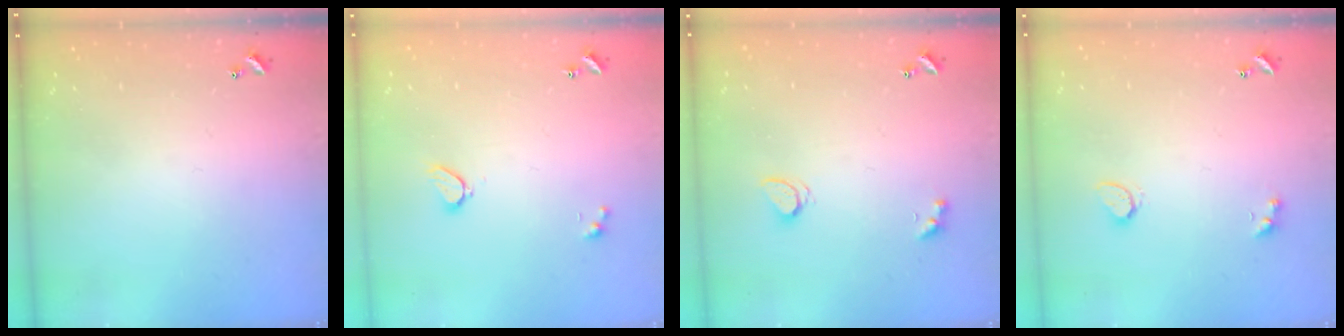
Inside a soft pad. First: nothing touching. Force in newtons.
{"total": 2.0, "press": 2.0, "slide": 0.5}
{"total": 1.6, "press": 1.6, "slide": 0.3}
{"total": 3.2, "press": 2.7, "slide": 1.7}